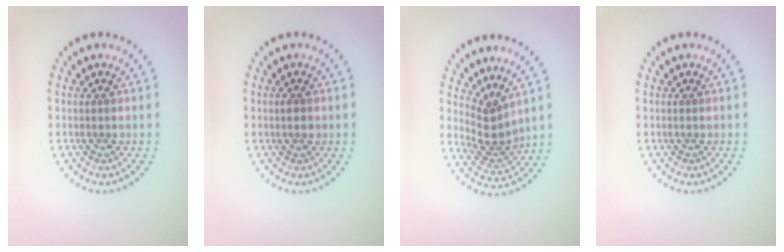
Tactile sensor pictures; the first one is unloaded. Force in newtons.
{"total": 1.0, "press": 1.0, "slide": 0.1}
{"total": 3.0, "press": 2.0, "slide": 2.2}
{"total": 0.0}